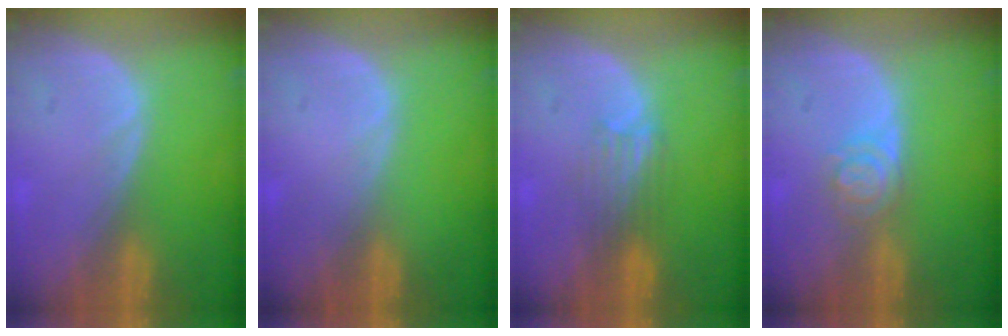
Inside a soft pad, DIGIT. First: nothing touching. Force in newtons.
{"total": 0.0}
{"total": 3.3, "press": 3.3, "slide": 0.1}
{"total": 4.0, "press": 3.7, "slide": 1.5}